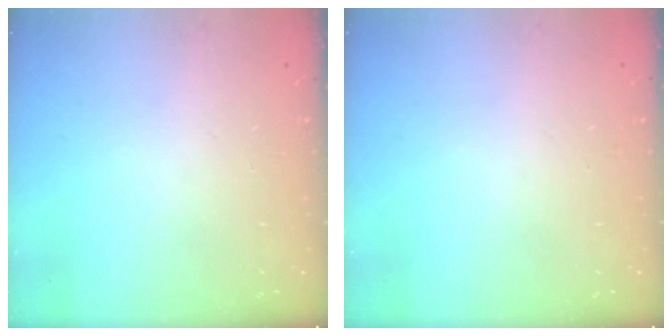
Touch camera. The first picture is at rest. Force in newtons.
{"total": 0.0}